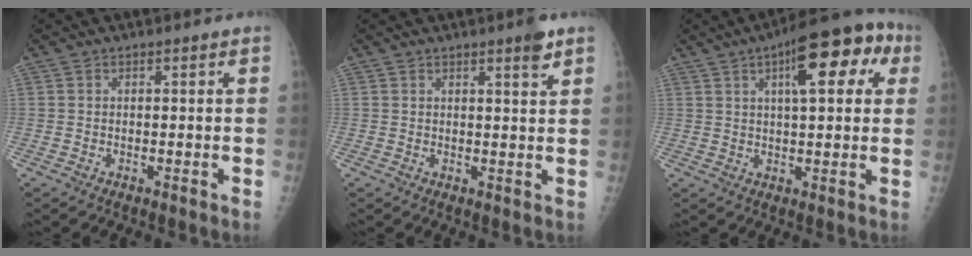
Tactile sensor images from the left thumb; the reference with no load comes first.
{"total": 3.2, "force": [2.2, 0.3, 2.4], "torque": [-0.030, -0.014, 0.029]}
{"total": 14.8, "force": [5.6, 5.8, 12.5], "torque": [-0.141, 0.017, 0.071]}